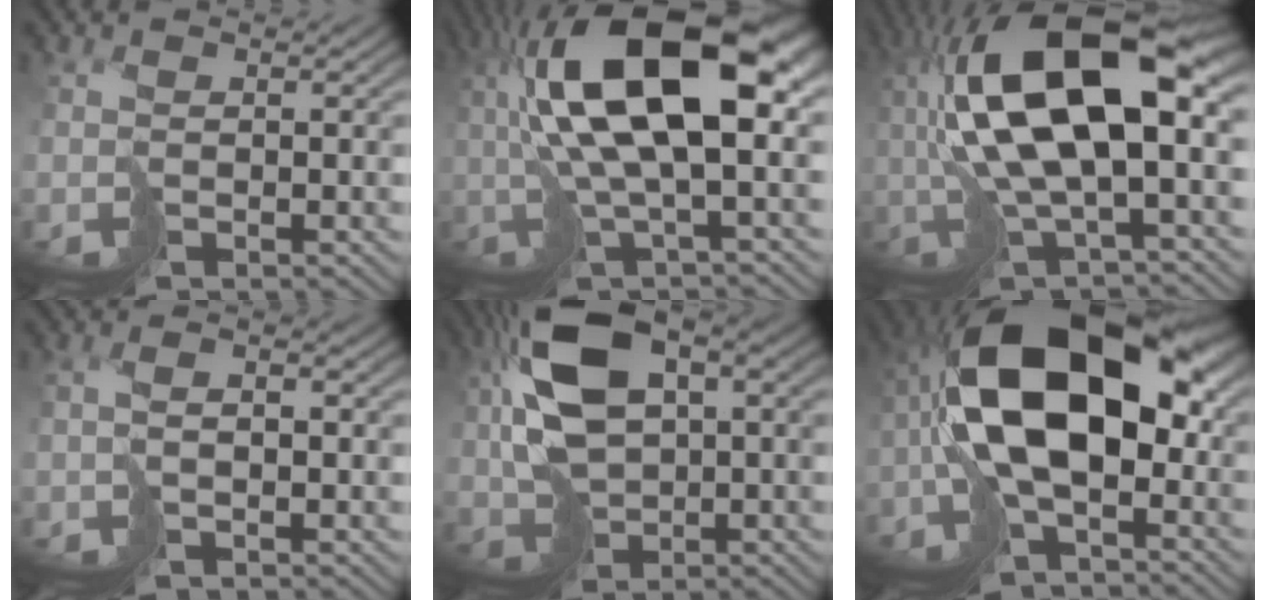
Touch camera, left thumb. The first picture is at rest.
{"total": 15.6, "force": [2.3, 5.3, 14.5], "torque": [-0.284, 0.005, 0.037]}
{"total": 16.6, "force": [1.3, 6.3, 15.3], "torque": [-0.305, 0.006, 0.019]}
{"total": 3.0, "force": [-1.3, 0.9, 2.5], "torque": [-0.057, 0.003, -0.028]}
{"total": 13.5, "force": [2.2, 8.0, 10.6], "torque": [-0.232, -0.001, 0.046]}
{"total": 17.5, "force": [-1.7, 9.2, 14.8], "torque": [-0.275, 0.008, -0.039]}